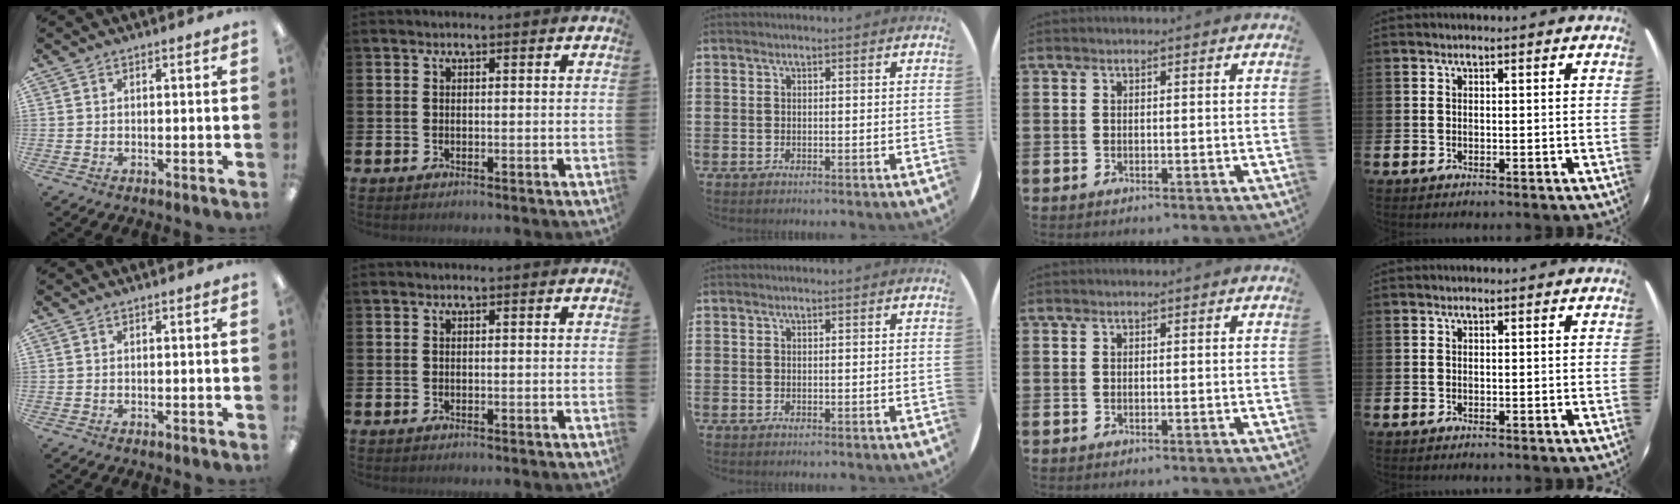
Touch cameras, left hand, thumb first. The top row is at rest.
{}